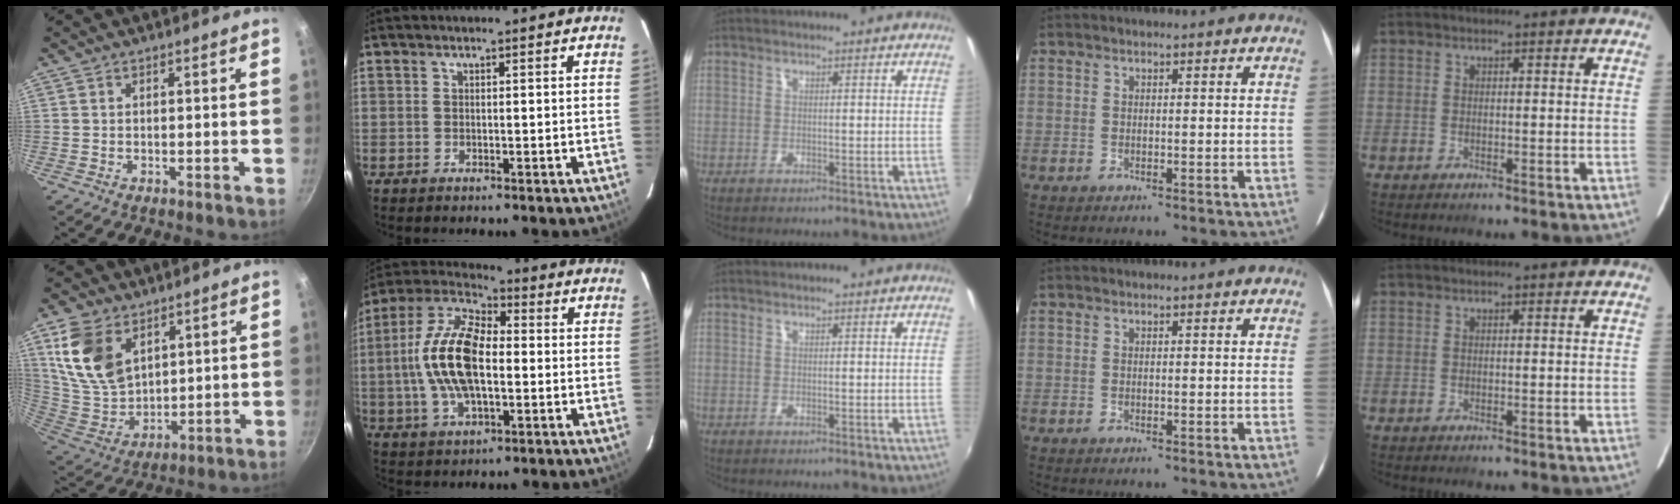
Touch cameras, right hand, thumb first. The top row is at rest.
{"thumb": {"total": 14.8, "force": [6.9, 9.6, 9.0], "torque": [-0.158, -0.032, 0.151]}, "index": {"total": 16.2, "force": [-0.9, 7.7, 14.3], "torque": [-0.291, 0.013, -0.023]}}